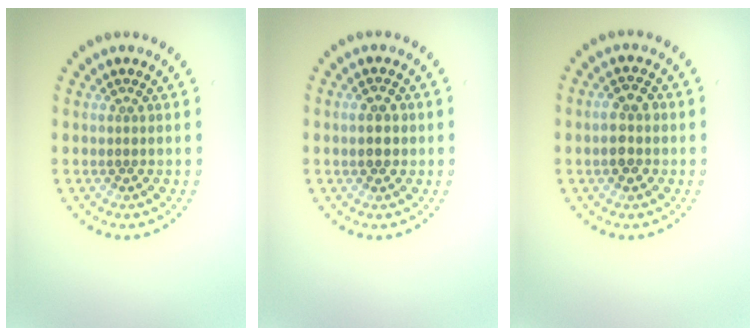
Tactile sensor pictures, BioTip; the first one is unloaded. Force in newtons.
{"total": 2.5, "press": 2.5, "slide": 0.1}
{"total": 2.6, "press": 2.6, "slide": 0.1}